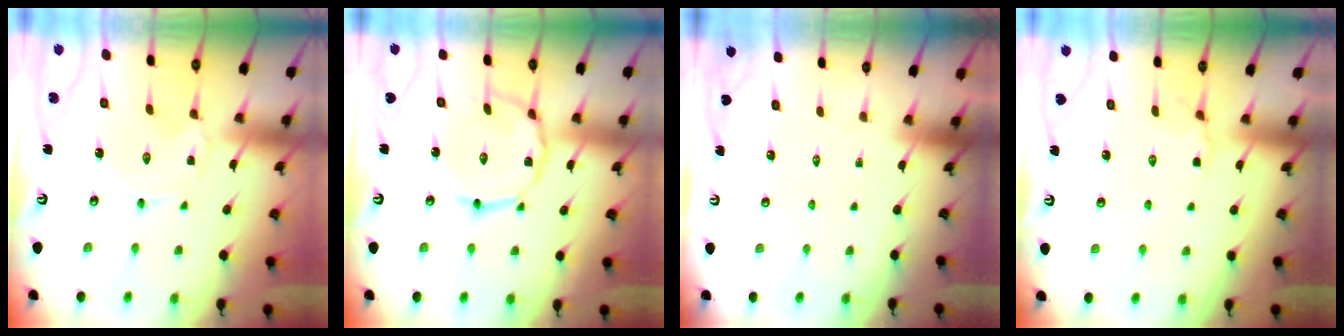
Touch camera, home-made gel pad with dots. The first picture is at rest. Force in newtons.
{"total": 10.5, "press": 10.5, "slide": 0.6}
{"total": 0.0}
{"total": 4.3, "press": 3.9, "slide": 1.8}